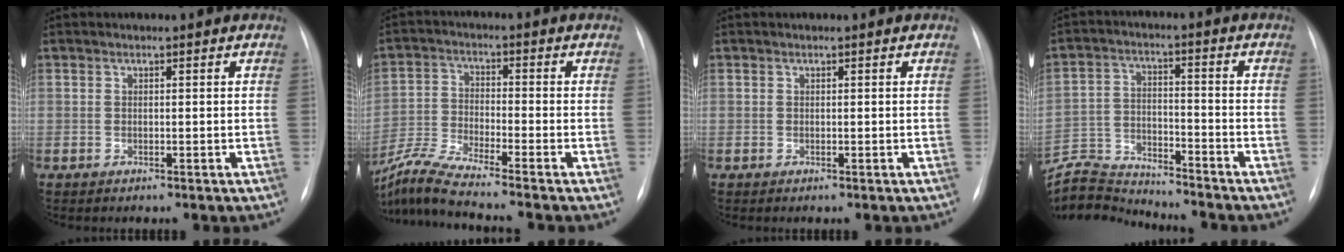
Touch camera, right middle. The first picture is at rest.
{"total": 9.1, "force": [-8.1, -1.5, 3.9], "torque": [-0.088, -0.026, -0.158]}
{"total": 0.0}
{"total": 9.6, "force": [-9.6, -0.2, -0.8], "torque": [0.008, 0.022, -0.176]}